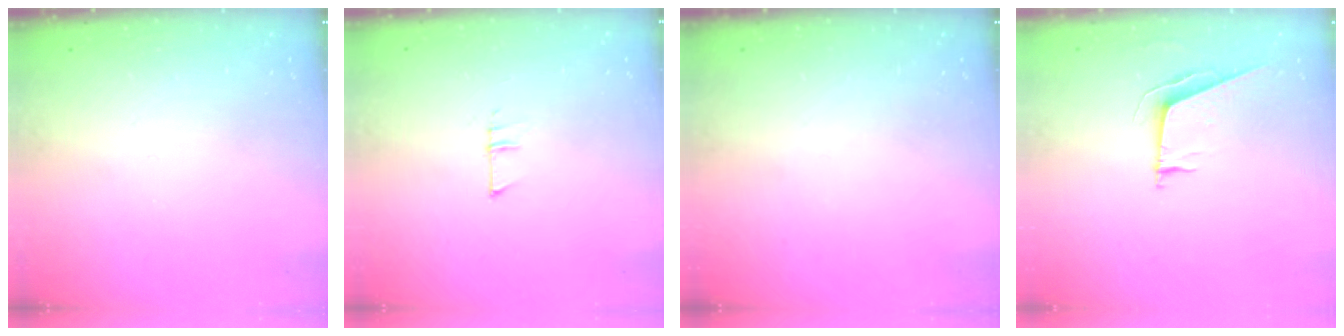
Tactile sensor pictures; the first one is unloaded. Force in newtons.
{"total": 4.6, "press": 4.6, "slide": 0.4}
{"total": 0.0}
{"total": 6.6, "press": 6.2, "slide": 2.4}